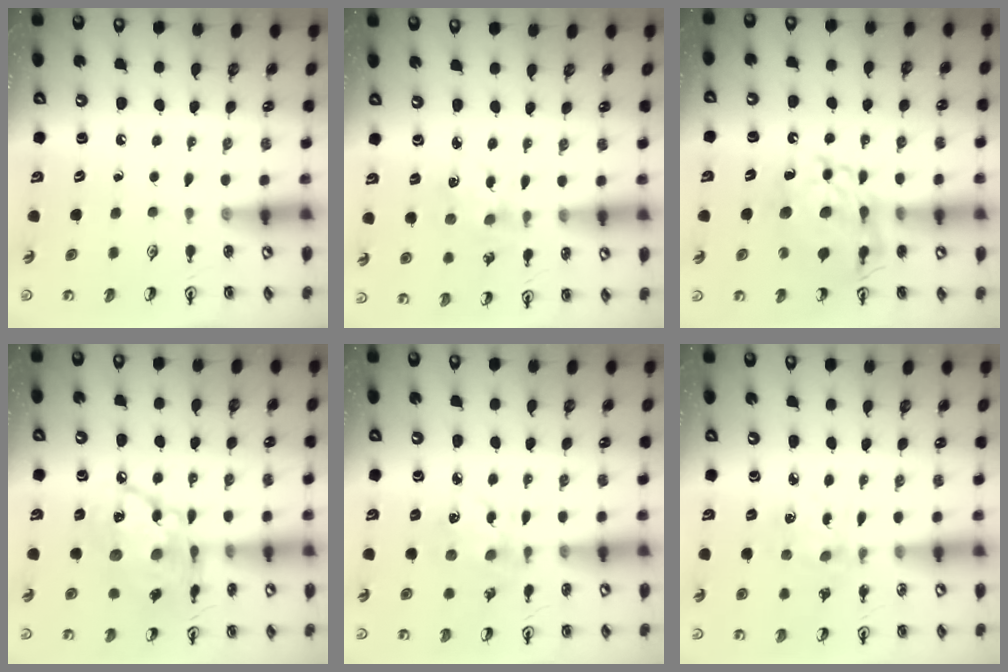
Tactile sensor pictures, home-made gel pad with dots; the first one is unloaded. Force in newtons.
{"total": 2.9, "press": 2.8, "slide": 0.3}
{"total": 12.8, "press": 12.7, "slide": 1.3}
{"total": 16.5, "press": 16.5, "slide": 1.5}
{"total": 6.1, "press": 6.0, "slide": 0.4}
{"total": 2.6, "press": 2.5, "slide": 0.8}